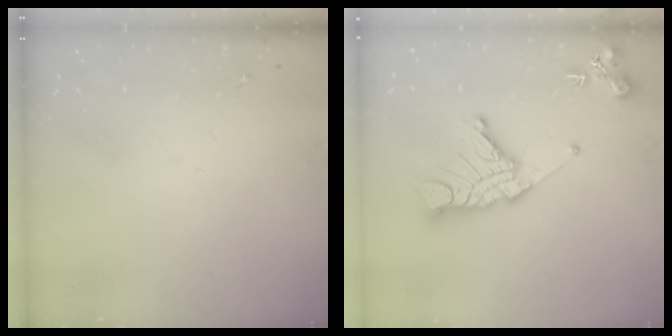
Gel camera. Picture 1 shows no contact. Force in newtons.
{"total": 18.2, "press": 18.1, "slide": 1.5}